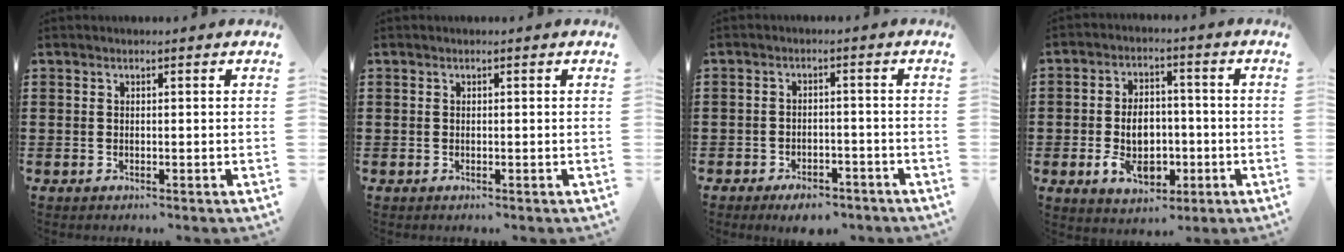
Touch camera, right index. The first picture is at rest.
{"total": 0.0}
{"total": 3.3, "force": [-3.1, 0.7, 0.9], "torque": [-0.017, 0.004, -0.060]}
{"total": 8.0, "force": [-1.9, 5.3, 5.7], "torque": [-0.092, -0.001, -0.037]}